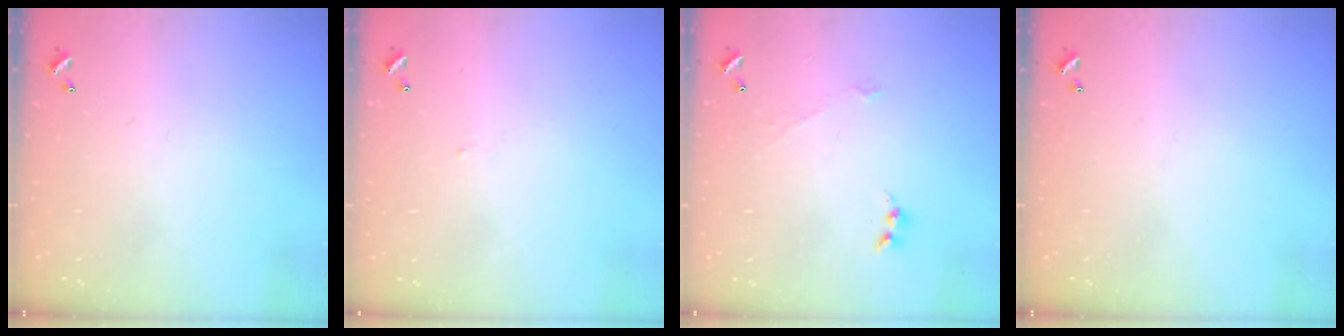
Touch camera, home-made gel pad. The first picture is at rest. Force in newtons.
{"total": 2.1, "press": 2.1, "slide": 0.2}
{"total": 1.9, "press": 1.8, "slide": 0.4}
{"total": 0.0}